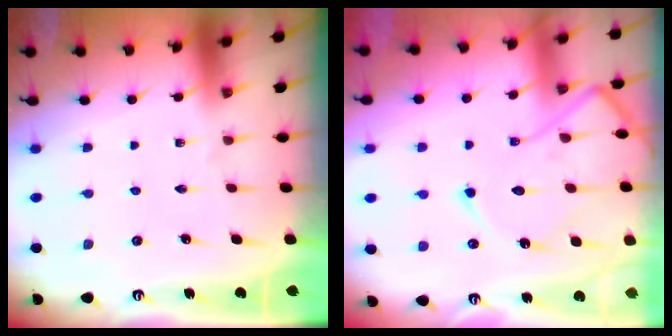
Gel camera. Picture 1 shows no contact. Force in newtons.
{"total": 13.6, "press": 13.5, "slide": 1.3}